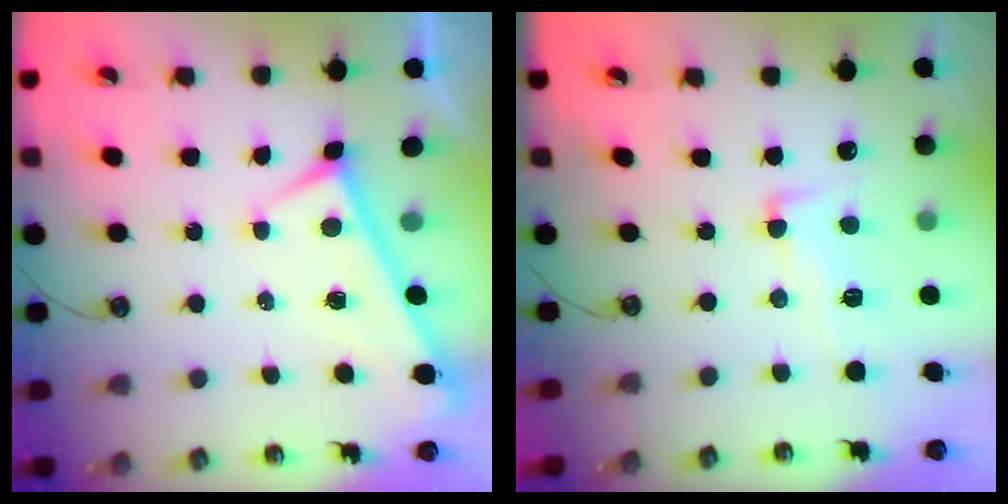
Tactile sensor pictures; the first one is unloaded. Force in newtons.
{"total": 3.3, "press": 3.1, "slide": 1.2}